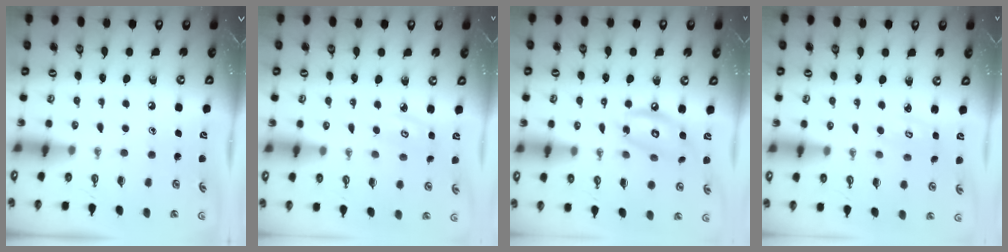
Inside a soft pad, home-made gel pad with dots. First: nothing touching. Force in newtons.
{"total": 4.9, "press": 4.8, "slide": 0.6}
{"total": 11.7, "press": 11.7, "slide": 1.0}
{"total": 2.6, "press": 2.6, "slide": 0.1}